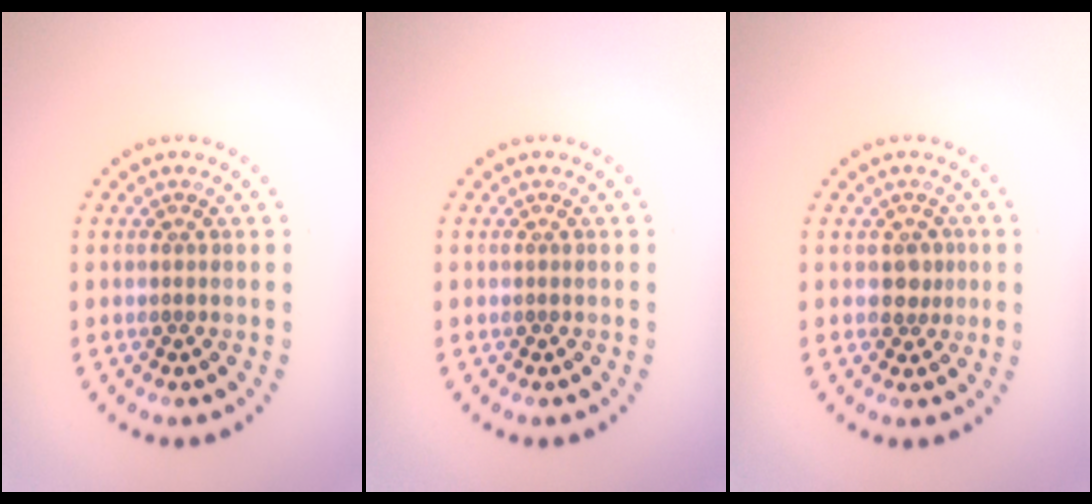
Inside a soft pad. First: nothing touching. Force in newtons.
{"total": 0.0}
{"total": 1.6, "press": 1.4, "slide": 0.7}